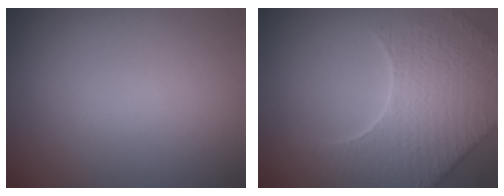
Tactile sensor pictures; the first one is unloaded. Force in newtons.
{"total": 8.0, "press": 5.9, "slide": 5.4}